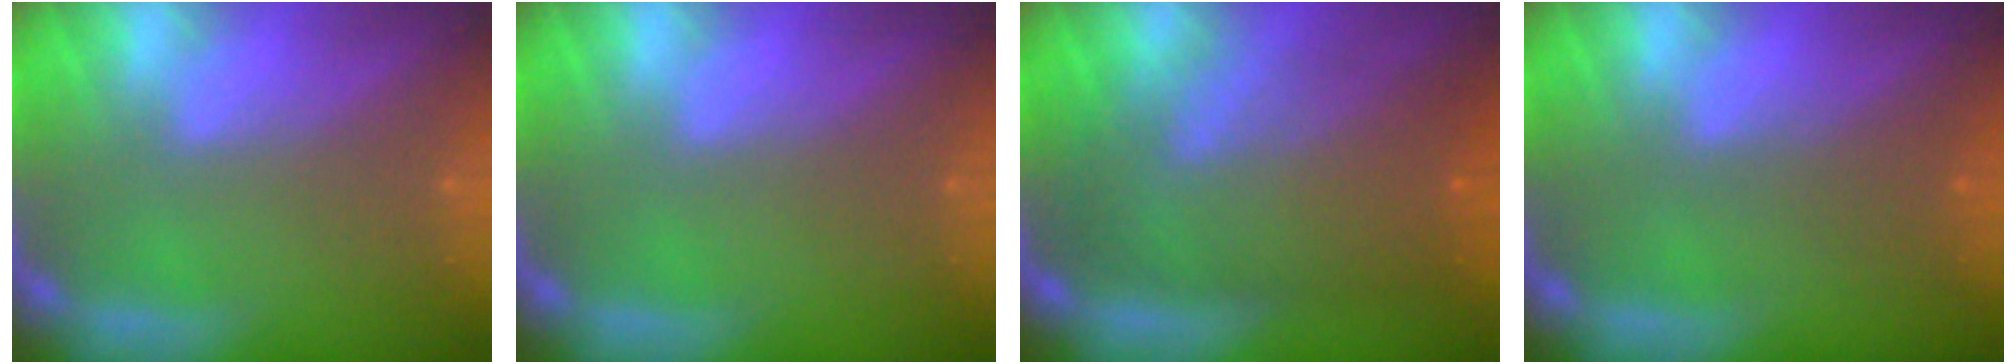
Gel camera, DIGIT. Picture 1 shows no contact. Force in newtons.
{"total": 0.0}
{"total": 9.6}
{"total": 1.5}